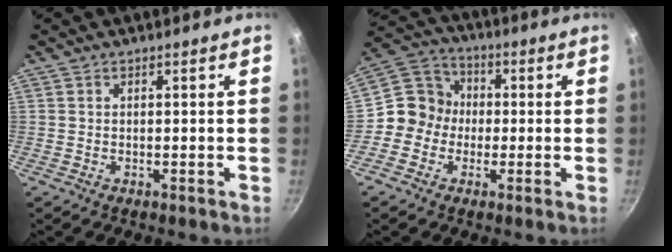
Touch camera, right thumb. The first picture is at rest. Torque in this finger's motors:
{"motor_torque": [-0.42, 0.07, 0.15, -0.33, 0.11]}